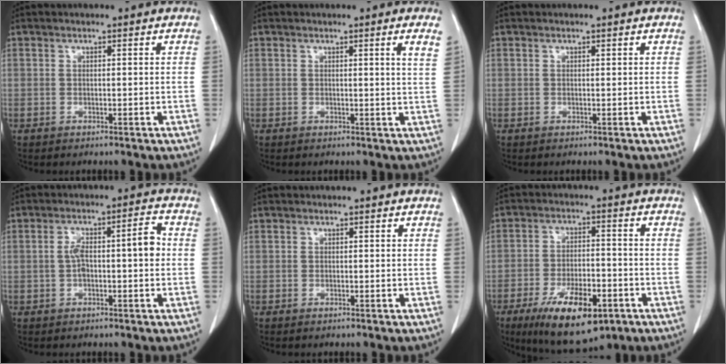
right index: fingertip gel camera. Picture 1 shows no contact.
{"total": 2.2, "force": [1.3, -0.6, 1.7], "torque": [-0.026, -0.010, 0.013]}
{"total": 0.0}
{"total": 6.5, "force": [-0.1, 1.6, 6.3], "torque": [-0.112, 0.029, -0.001]}
{"total": 0.0}
{"total": 13.6, "force": [-7.2, 5.1, 10.4], "torque": [-0.181, -0.014, -0.109]}